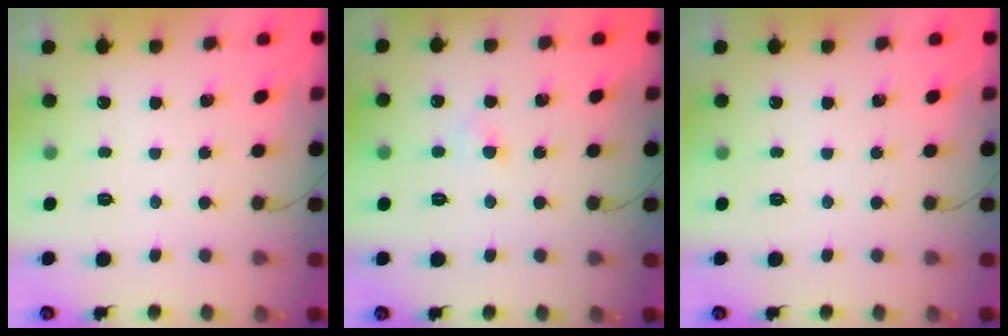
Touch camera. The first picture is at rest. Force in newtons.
{"total": 2.8, "press": 2.6, "slide": 1.0}
{"total": 0.0}